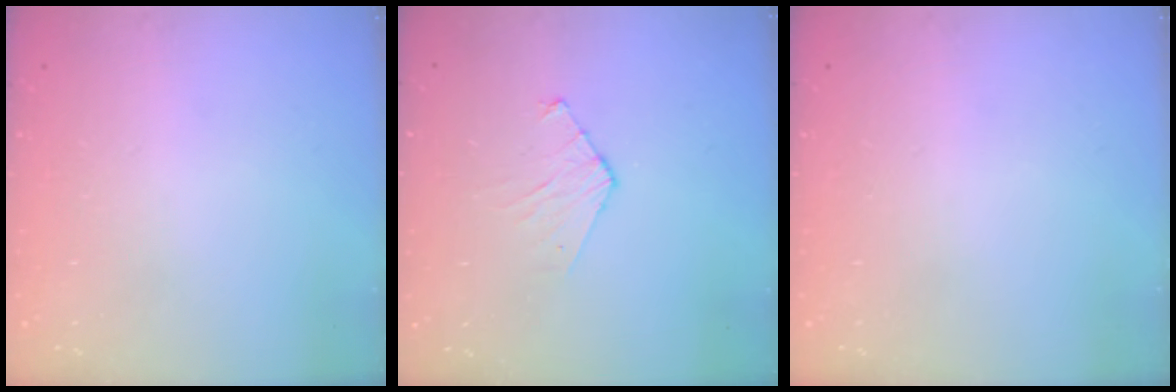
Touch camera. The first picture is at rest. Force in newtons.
{"total": 4.2, "press": 4.2, "slide": 0.4}
{"total": 0.0}